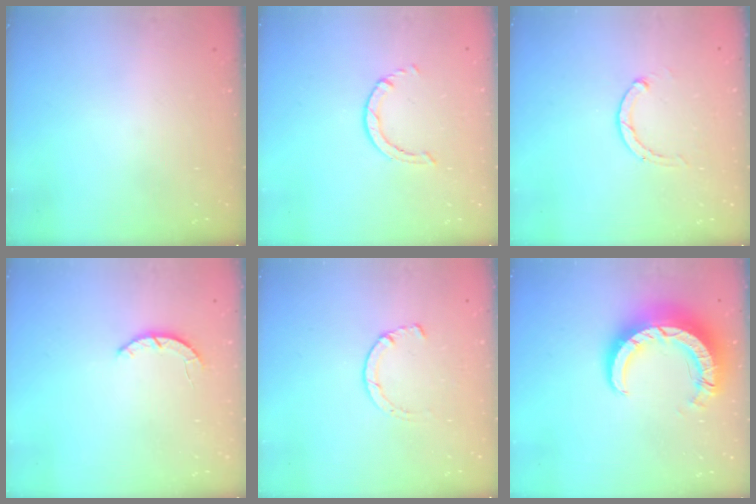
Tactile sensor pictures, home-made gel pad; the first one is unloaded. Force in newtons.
{"total": 0.8, "press": 0.7, "slide": 0.2}
{"total": 2.8, "press": 2.8, "slide": 0.5}
{"total": 2.2, "press": 2.2, "slide": 0.3}
{"total": 1.5, "press": 1.5, "slide": 0.3}
{"total": 11.5, "press": 11.5, "slide": 1.1}